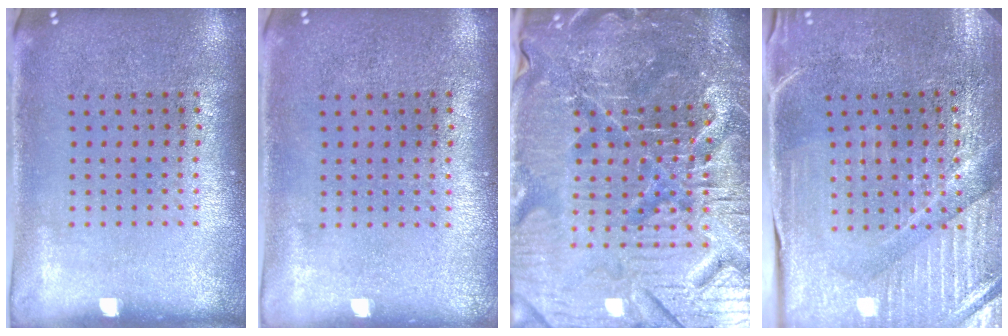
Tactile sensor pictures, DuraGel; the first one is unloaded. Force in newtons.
{"total": 0.0}
{"total": 6.5, "press": 5.9, "slide": 2.5}
{"total": 3.8, "press": 3.8, "slide": 0.5}